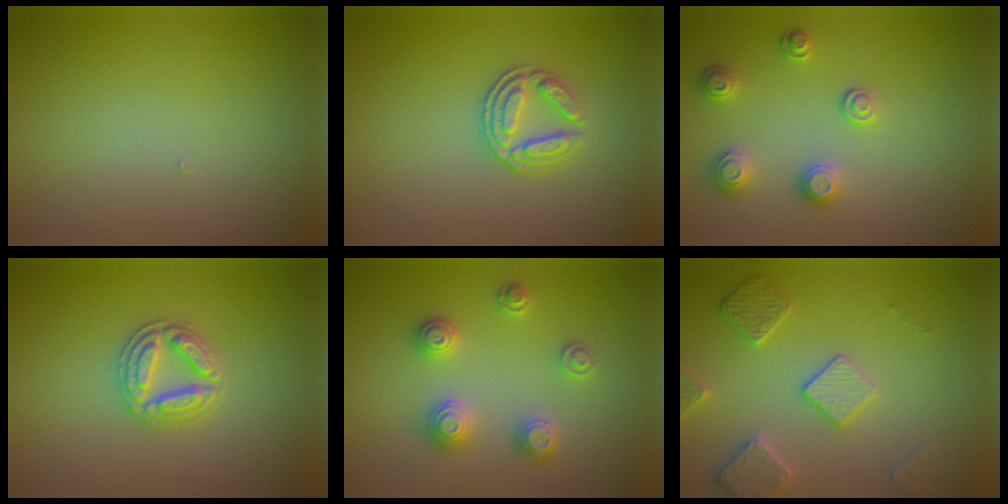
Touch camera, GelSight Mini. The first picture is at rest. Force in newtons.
{"total": 3.0, "press": 2.5, "slide": 1.6}
{"total": 2.5, "press": 2.3, "slide": 0.9}
{"total": 2.9, "press": 2.9, "slide": 0.5}
{"total": 3.4, "press": 3.4, "slide": 0.5}
{"total": 4.0, "press": 3.5, "slide": 1.9}